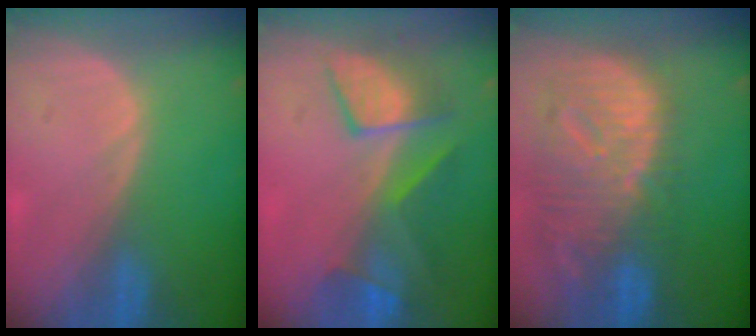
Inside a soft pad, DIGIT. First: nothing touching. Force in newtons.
{"total": 7.6, "press": 7.5, "slide": 1.2}
{"total": 12.5, "press": 10.8, "slide": 6.3}